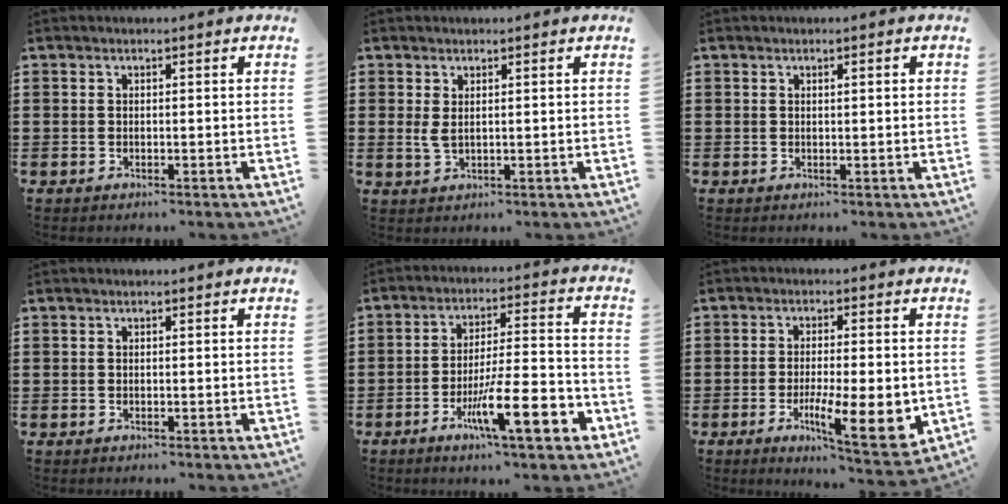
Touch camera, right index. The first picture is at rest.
{"total": 2.0, "force": [0.8, 0.7, 1.7], "torque": [-0.043, -0.001, 0.012]}
{"total": 0.7, "force": [0.3, 0.0, 0.6], "torque": [-0.011, 0.000, 0.005]}
{"total": 0.0}
{"total": 12.8, "force": [-5.9, 2.7, 11.0], "torque": [-0.179, 0.005, -0.098]}
{"total": 10.5, "force": [-2.3, 2.6, 9.9], "torque": [-0.157, -0.009, -0.030]}